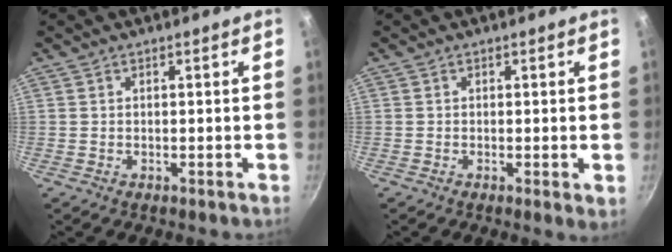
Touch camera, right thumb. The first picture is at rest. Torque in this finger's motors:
{"motor_torque": [-0.24, 0.13, -0.15, 0.03, -0.05]}